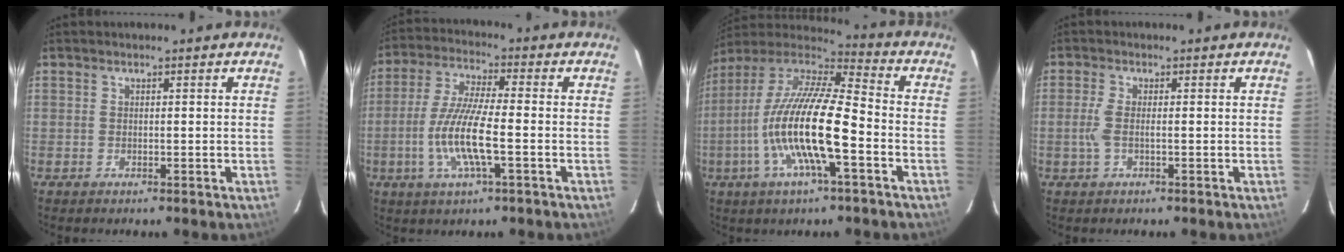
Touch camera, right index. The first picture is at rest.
{"total": 11.5, "force": [-3.1, 1.6, 11.0], "torque": [-0.226, -0.006, -0.060]}
{"total": 19.3, "force": [-5.5, 3.7, 18.1], "torque": [-0.339, -0.017, -0.113]}
{"total": 2.9, "force": [-0.4, 0.5, 2.9], "torque": [-0.061, -0.001, -0.010]}